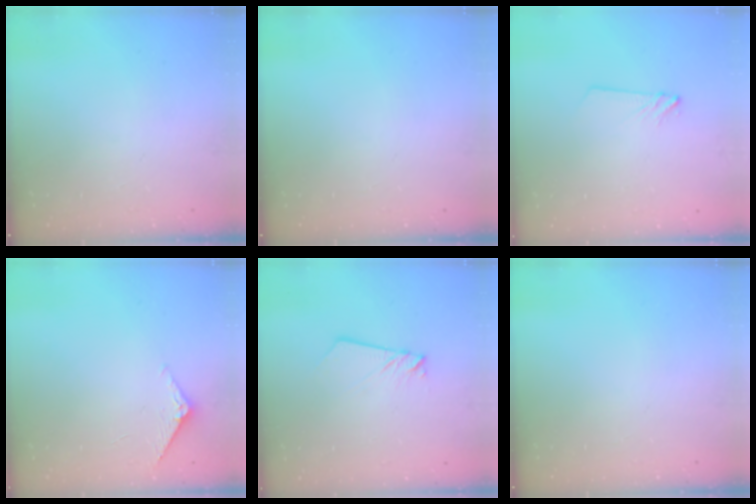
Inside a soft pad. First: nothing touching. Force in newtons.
{"total": 0.0}
{"total": 2.8, "press": 2.8, "slide": 0.3}
{"total": 5.0, "press": 4.9, "slide": 0.5}
{"total": 2.7, "press": 2.6, "slide": 0.3}
{"total": 0.0}